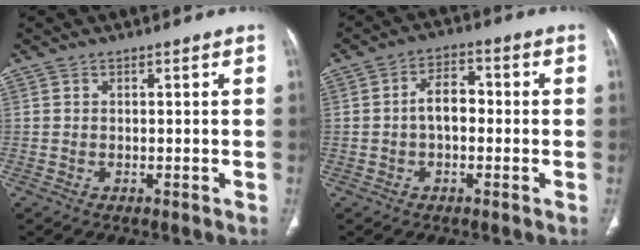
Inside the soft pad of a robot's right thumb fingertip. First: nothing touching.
{"total": 5.9, "force": [-0.4, 3.6, 4.7], "torque": [-0.072, 0.024, -0.013]}